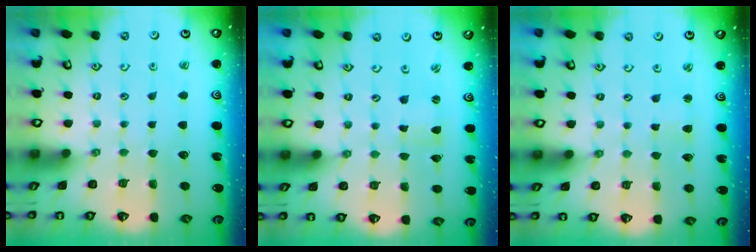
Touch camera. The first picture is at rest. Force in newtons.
{"total": 0.8, "press": 0.8, "slide": 0.0}
{"total": 2.5, "press": 2.5, "slide": 0.2}